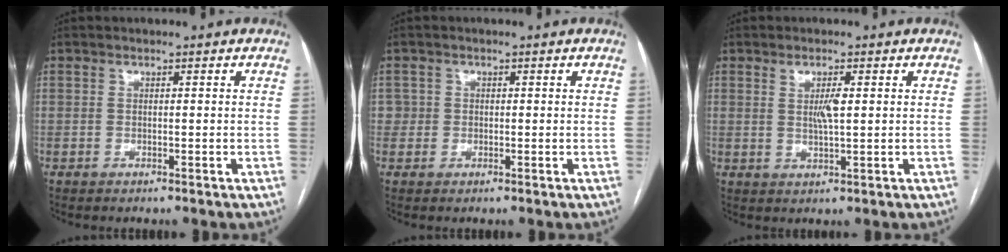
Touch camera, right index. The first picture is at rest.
{"total": 1.9, "force": [0.1, 1.8, 0.0], "torque": [0.015, 0.010, -0.001]}
{"total": 2.9, "force": [0.7, 0.4, 2.8], "torque": [-0.052, -0.004, 0.014]}